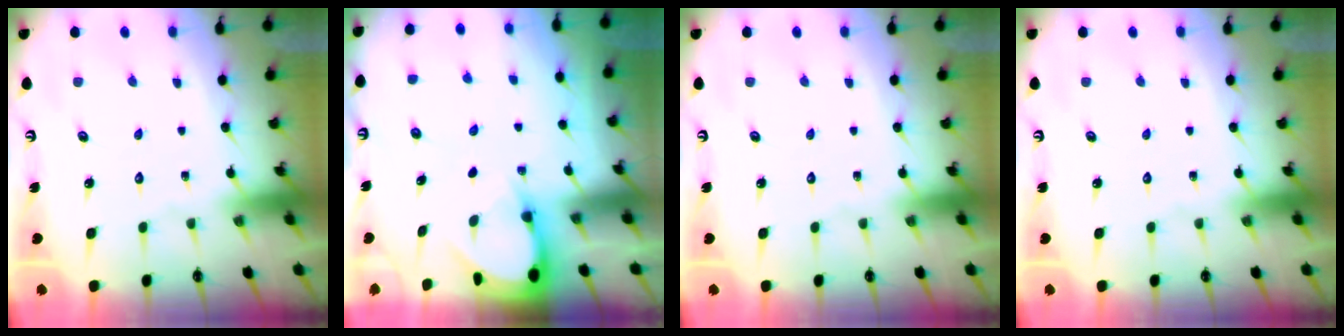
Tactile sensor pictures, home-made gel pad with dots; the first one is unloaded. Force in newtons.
{"total": 2.9, "press": 2.9, "slide": 0.3}
{"total": 0.0}
{"total": 0.0}